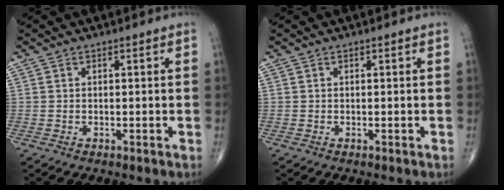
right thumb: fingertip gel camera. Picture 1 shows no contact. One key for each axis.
{"total": 0.0}